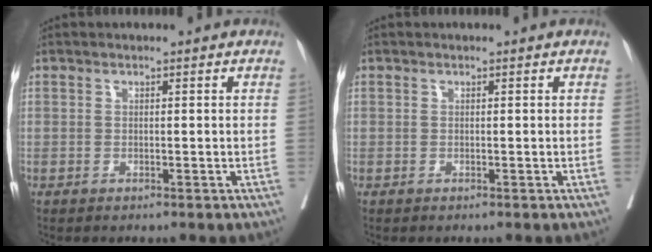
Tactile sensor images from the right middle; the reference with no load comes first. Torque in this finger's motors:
{"motor_torque": [0.47, -0.43, 0.04, -0.02]}